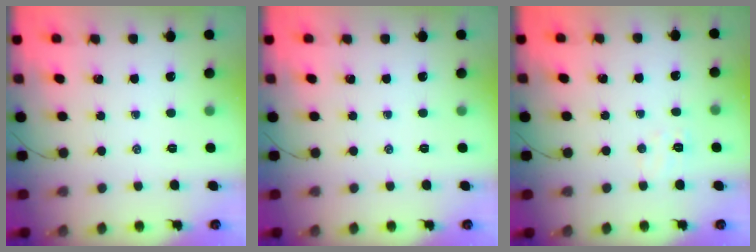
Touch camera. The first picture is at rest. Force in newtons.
{"total": 0.0}
{"total": 4.9, "press": 4.8, "slide": 1.2}